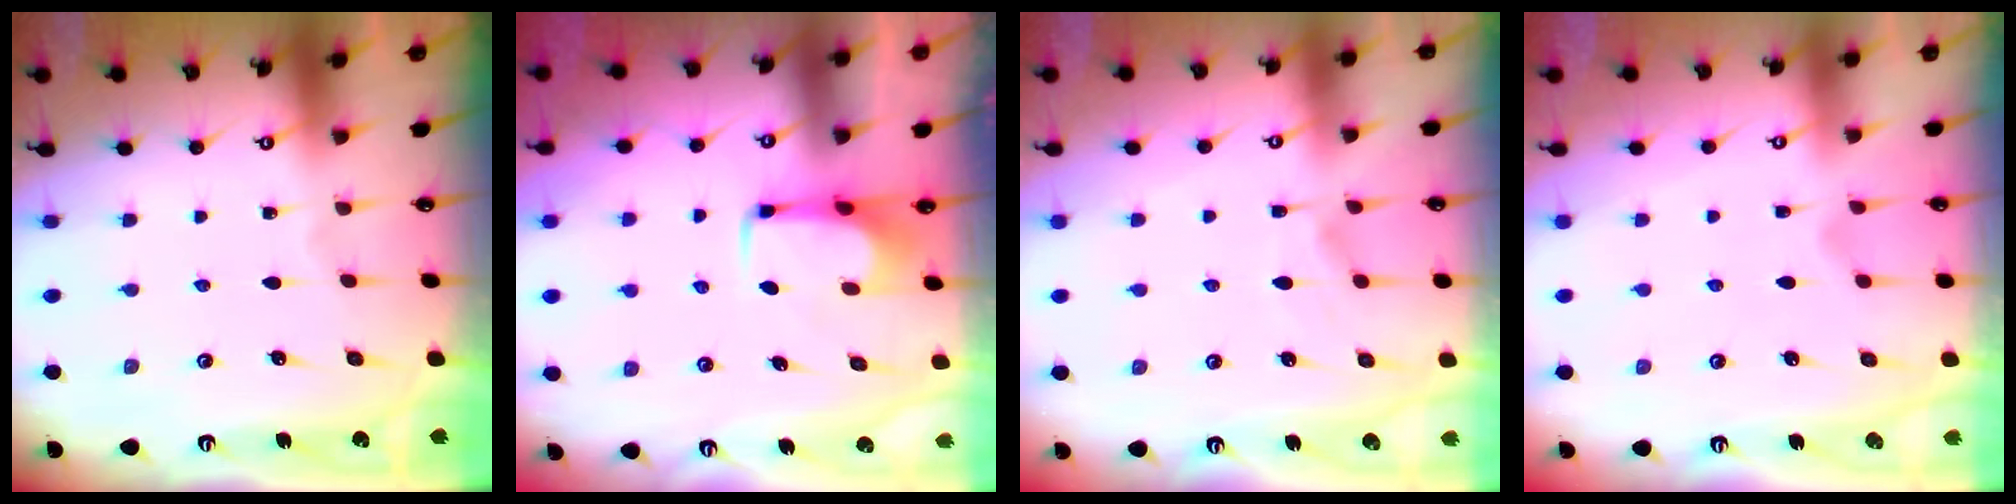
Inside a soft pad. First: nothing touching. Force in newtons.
{"total": 1.7, "press": 1.6, "slide": 0.4}
{"total": 1.6, "press": 1.3, "slide": 1.0}
{"total": 1.2, "press": 0.3, "slide": 1.1}